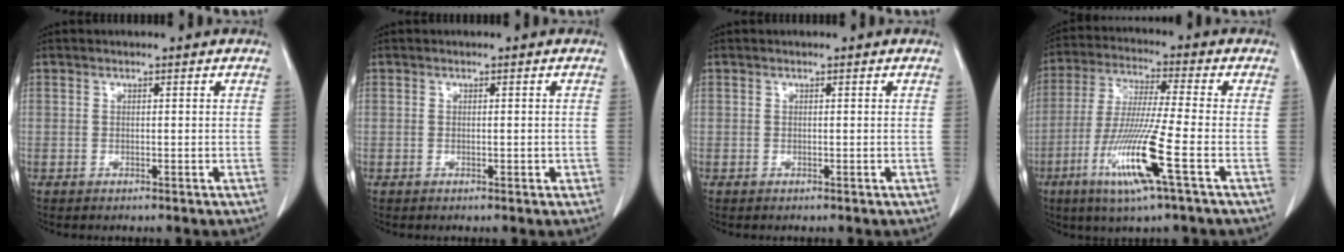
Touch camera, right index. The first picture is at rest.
{"total": 0.8, "force": [-0.1, 0.3, 0.7], "torque": [-0.012, 0.000, 0.002]}
{"total": 0.0}
{"total": 13.8, "force": [-5.5, -0.8, 12.6], "torque": [-0.260, -0.026, -0.108]}